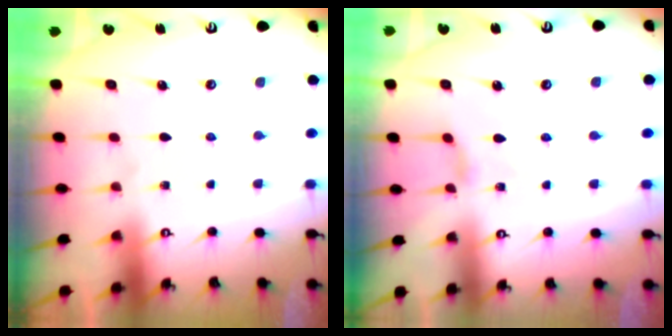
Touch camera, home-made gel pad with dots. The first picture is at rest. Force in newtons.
{"total": 1.9, "press": 1.9, "slide": 0.4}